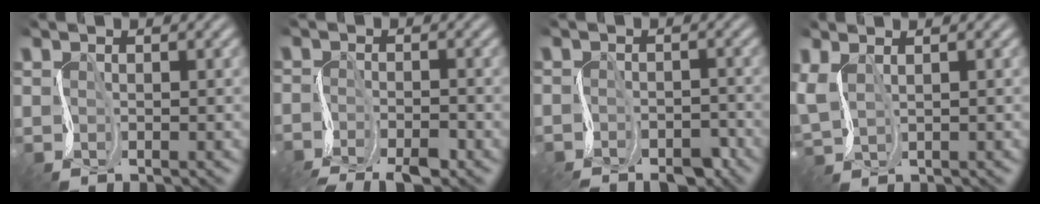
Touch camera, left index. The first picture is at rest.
{"total": 4.5, "force": [-3.8, 0.8, 2.3], "torque": [-0.044, -0.013, -0.077]}
{"total": 3.9, "force": [-3.5, 1.2, 1.0], "torque": [-0.013, -0.005, -0.067]}
{"total": 3.0, "force": [1.4, 1.5, 2.1], "torque": [-0.067, 0.016, 0.030]}